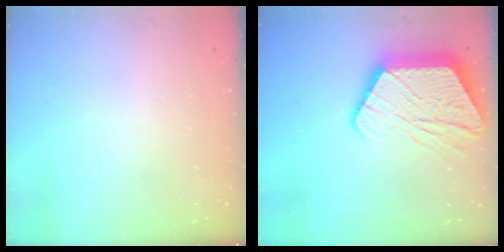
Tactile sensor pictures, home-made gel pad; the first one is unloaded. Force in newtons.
{"total": 20.1, "press": 20.0, "slide": 1.3}